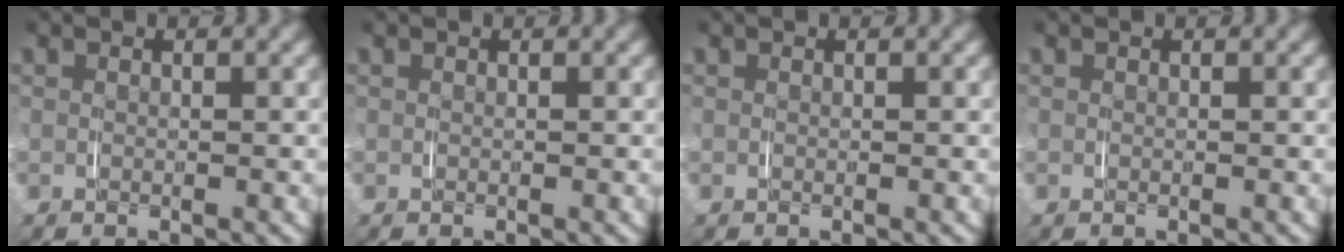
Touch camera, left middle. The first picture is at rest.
{"total": 0.0}
{"total": 0.0}
{"total": 0.0}